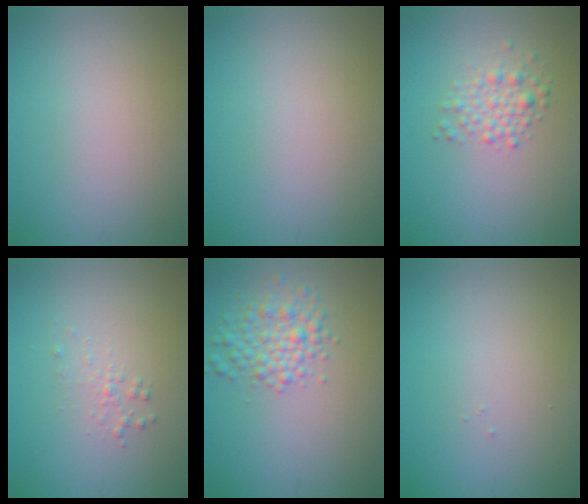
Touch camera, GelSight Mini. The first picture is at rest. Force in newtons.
{"total": 0.0}
{"total": 2.2, "press": 2.2, "slide": 0.1}
{"total": 0.9, "press": 0.9, "slide": 0.0}
{"total": 3.2, "press": 3.2, "slide": 0.0}
{"total": 0.0}